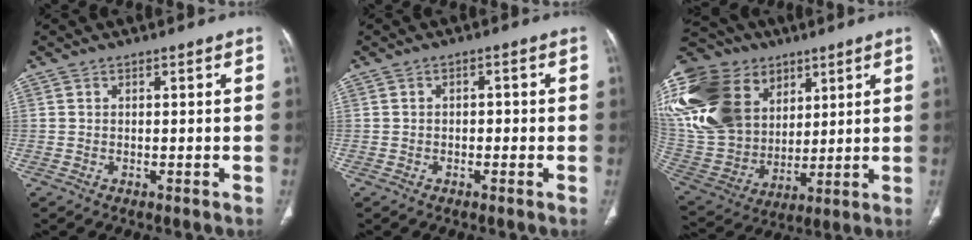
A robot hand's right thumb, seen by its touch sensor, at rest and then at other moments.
{"total": 1.6, "force": [-0.3, 1.1, 1.0], "torque": [-0.007, 0.005, -0.009]}
{"total": 33.3, "force": [12.1, 24.1, 19.6], "torque": [-0.452, 0.036, 0.248]}